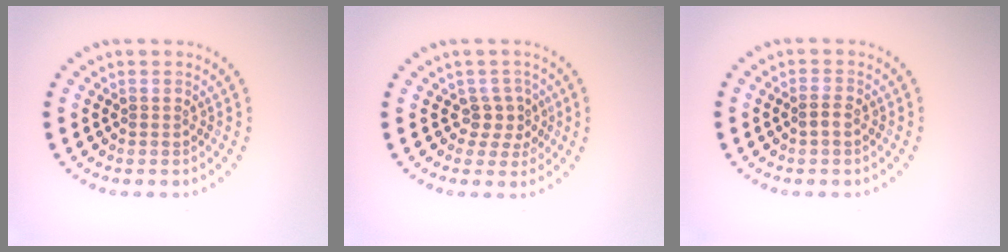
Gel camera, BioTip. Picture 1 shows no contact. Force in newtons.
{"total": 2.1, "press": 1.6, "slide": 1.4}
{"total": 1.0, "press": 1.0, "slide": 0.2}